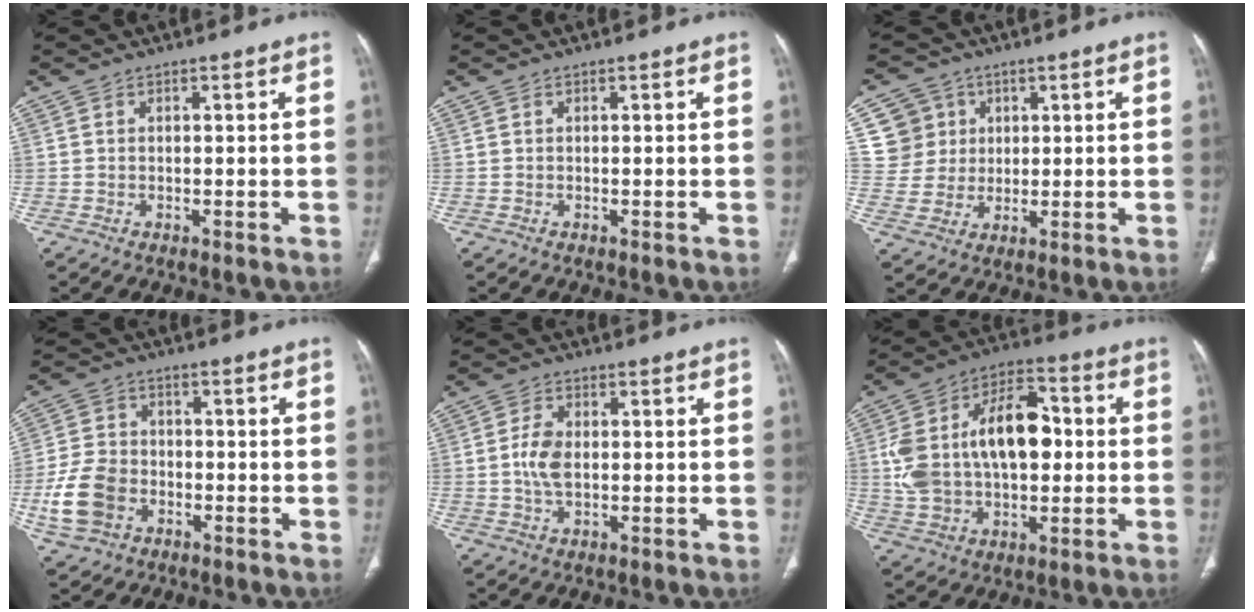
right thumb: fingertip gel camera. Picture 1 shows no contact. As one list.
[{"total": 0.0}, {"total": 8.0, "force": [2.6, 7.5, 0.9], "torque": [0.020, -0.006, 0.052]}, {"total": 10.4, "force": [-3.5, 7.9, 5.7], "torque": [-0.109, 0.018, -0.066]}, {"total": 5.1, "force": [-0.1, 3.1, 4.0], "torque": [-0.082, 0.005, -0.004]}, {"total": 20.3, "force": [1.2, 12.5, 16.0], "torque": [-0.269, 0.032, 0.025]}]